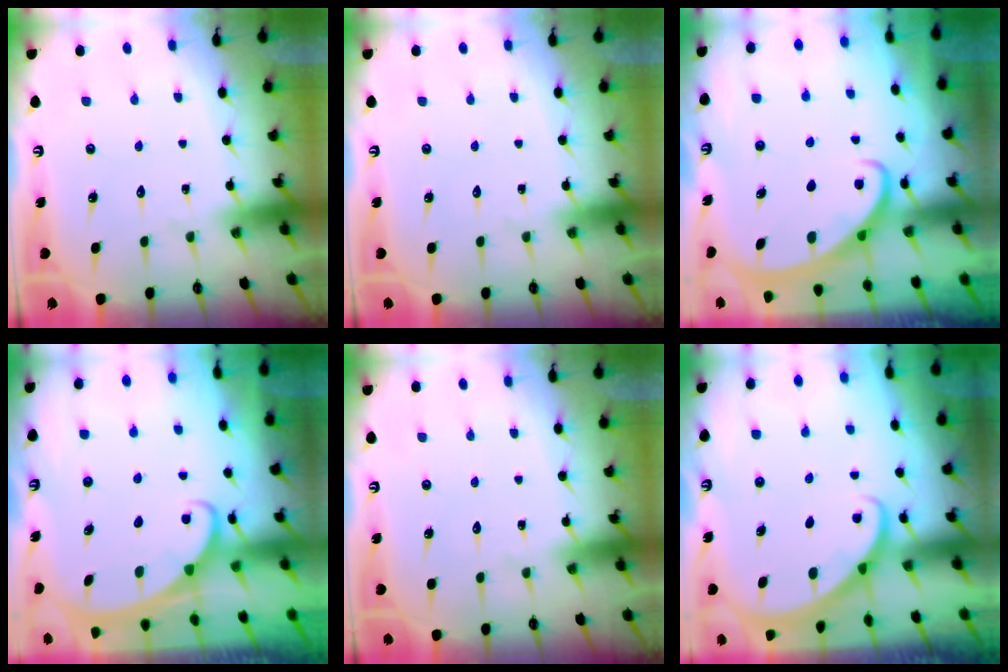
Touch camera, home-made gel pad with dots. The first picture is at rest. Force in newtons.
{"total": 0.0}
{"total": 2.6, "press": 2.5, "slide": 0.3}
{"total": 1.9, "press": 1.9, "slide": 0.1}
{"total": 0.0}
{"total": 1.9, "press": 1.9, "slide": 0.1}